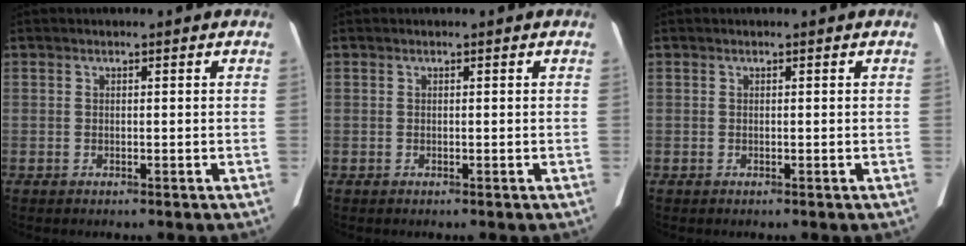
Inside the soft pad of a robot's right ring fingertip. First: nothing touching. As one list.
[{"total": 0.0}, {"total": 0.0}]